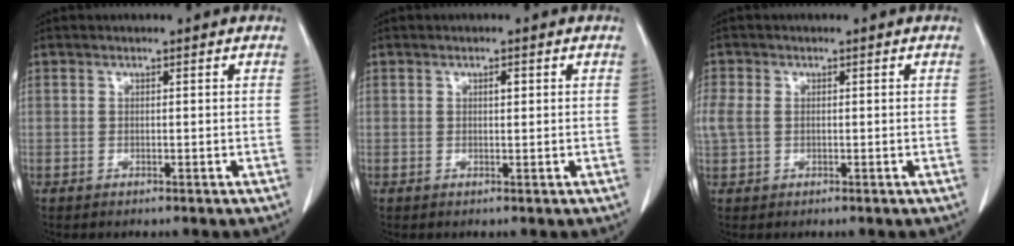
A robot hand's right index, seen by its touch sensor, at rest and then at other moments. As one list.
[{"total": 0.9, "force": [0.3, 0.4, 0.8], "torque": [-0.010, 0.002, 0.004]}, {"total": 4.2, "force": [0.2, 3.2, 2.8], "torque": [-0.095, 0.021, 0.011]}]